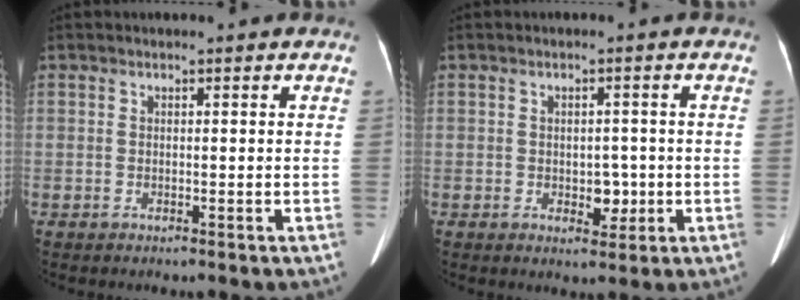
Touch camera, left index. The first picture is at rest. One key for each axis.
{"total": 3.2, "fx": -0.8, "fy": 2.1, "fz": 2.3, "tx": -0.031, "ty": 0.000, "tz": -0.004}